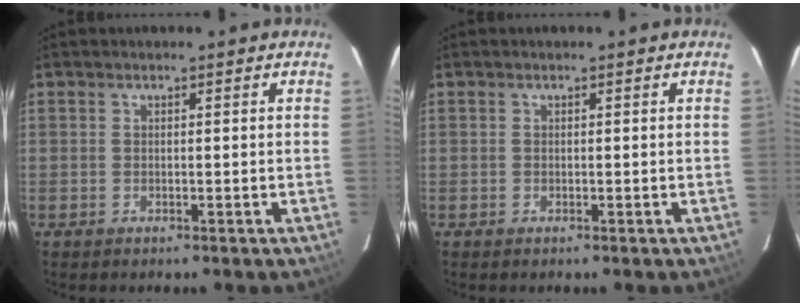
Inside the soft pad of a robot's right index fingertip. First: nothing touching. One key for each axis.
{"total": 0.0}